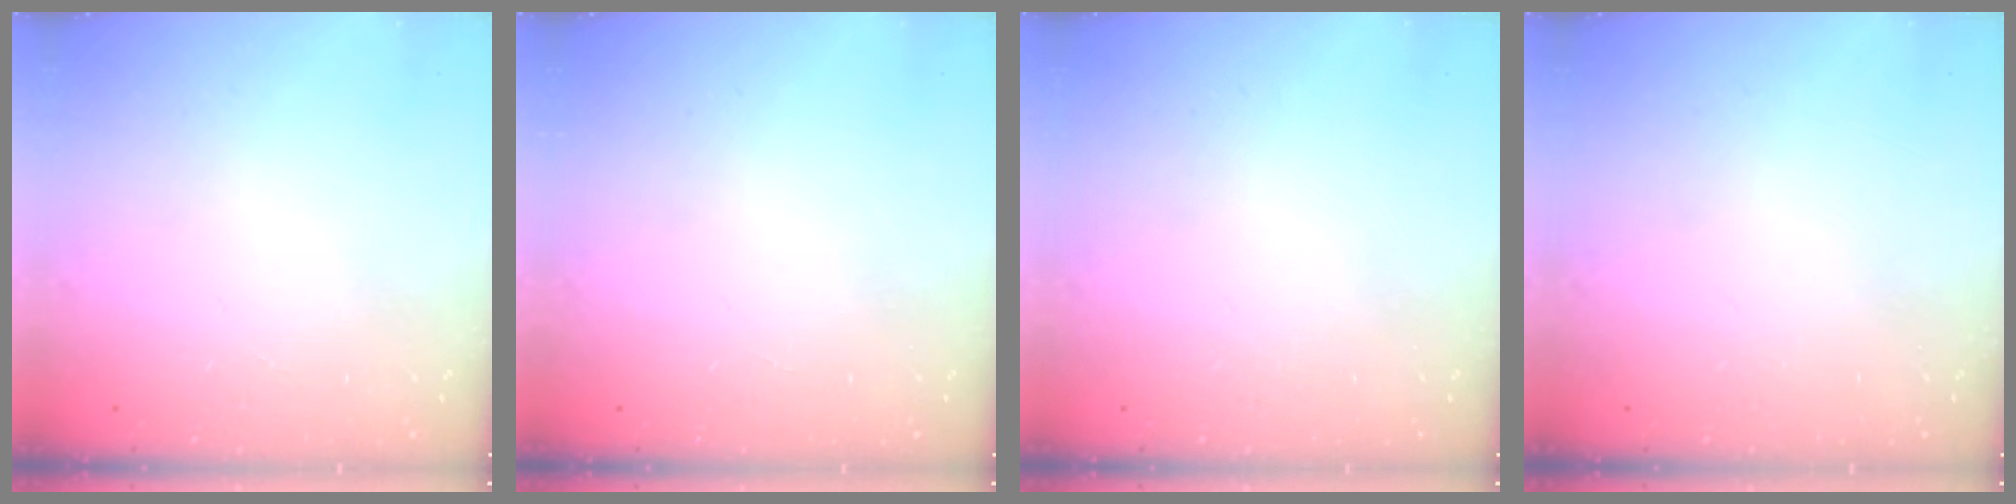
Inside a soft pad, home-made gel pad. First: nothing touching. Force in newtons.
{"total": 0.0}
{"total": 0.0}
{"total": 0.0}